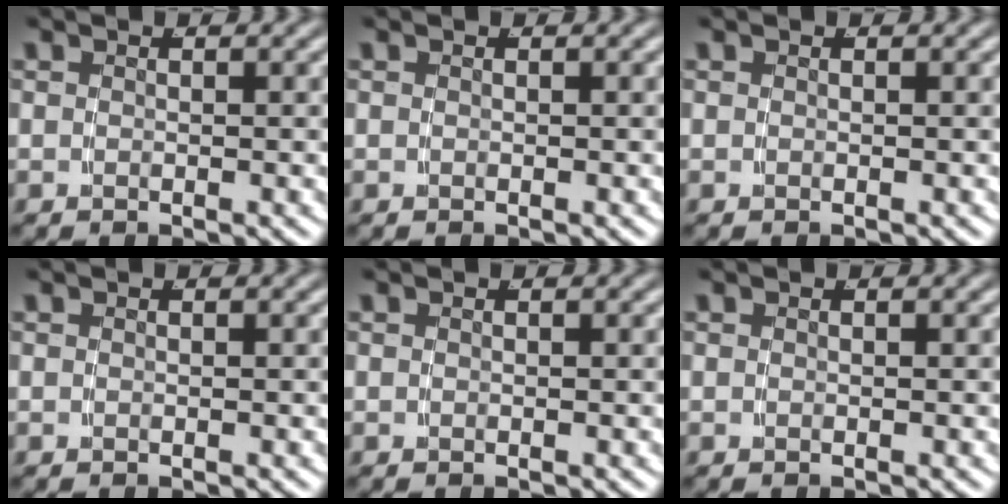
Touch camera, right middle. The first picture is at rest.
{"total": 0.0}
{"total": 0.0}
{"total": 0.0}
{"total": 0.0}
{"total": 0.0}